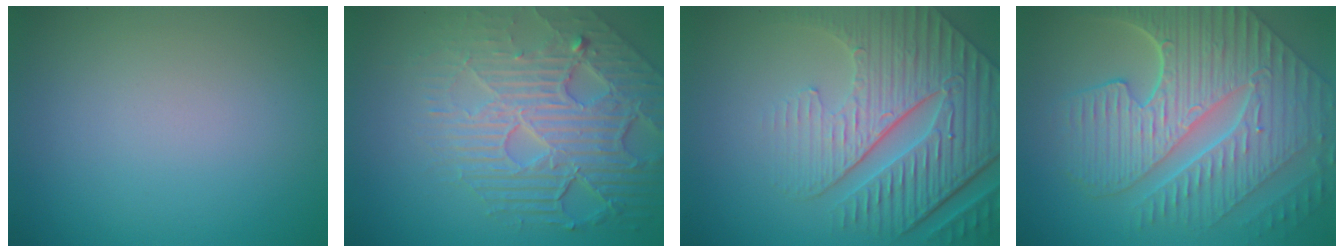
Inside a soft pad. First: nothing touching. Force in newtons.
{"total": 8.2, "press": 5.7, "slide": 5.9}
{"total": 8.8, "press": 6.2, "slide": 6.2}
{"total": 10.2, "press": 6.9, "slide": 7.4}